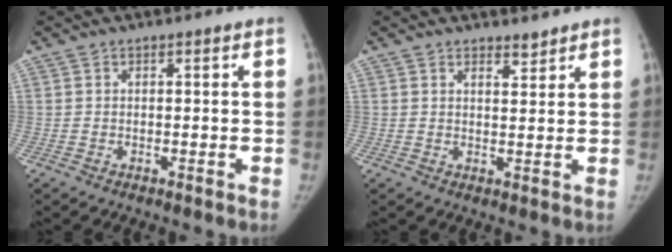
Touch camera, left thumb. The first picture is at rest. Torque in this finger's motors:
{"motor_torque": [-0.26, 0.01, -0.50, -0.05, -0.06]}